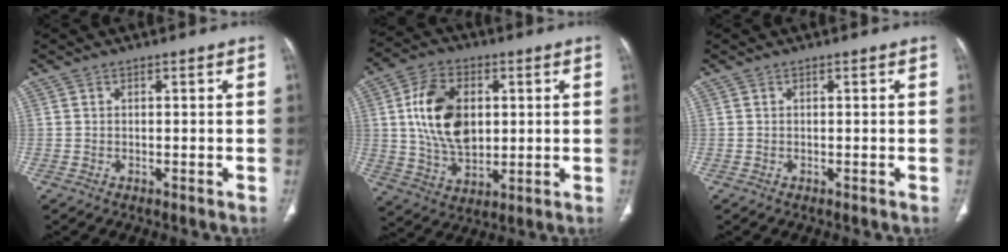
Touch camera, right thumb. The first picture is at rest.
{"total": 14.8, "force": [2.4, 9.6, 11.0], "torque": [-0.177, -0.007, 0.046]}
{"total": 0.0}